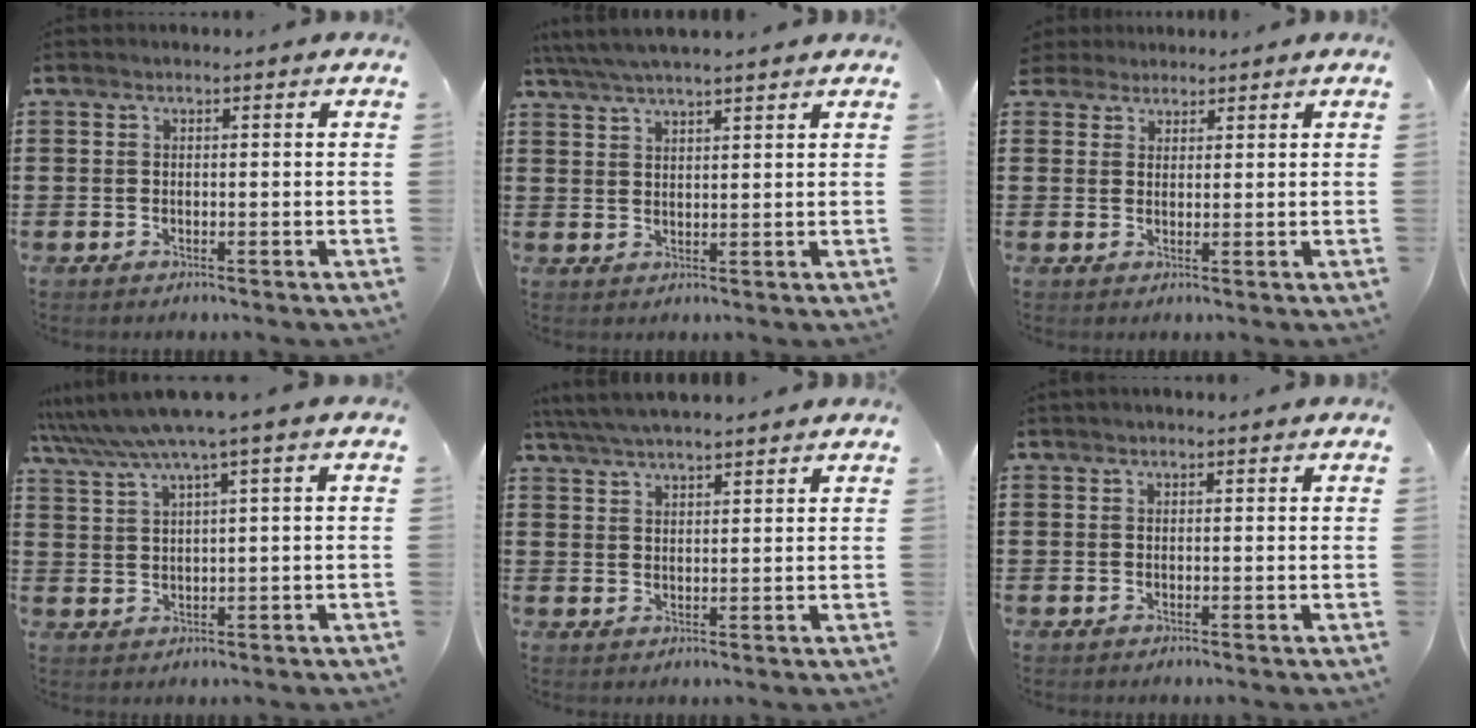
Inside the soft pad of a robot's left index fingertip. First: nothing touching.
{"total": 3.9, "force": [3.5, 0.1, 1.8], "torque": [-0.046, -0.007, 0.062]}
{"total": 2.1, "force": [1.7, 1.1, -0.2], "torque": [-0.004, 0.008, 0.034]}
{"total": 5.1, "force": [3.3, -0.4, 3.9], "torque": [-0.093, -0.017, 0.053]}
{"total": 4.4, "force": [4.1, 0.1, 1.5], "torque": [-0.043, -0.010, 0.075]}
{"total": 0.6, "force": [0.4, 0.1, 0.4], "torque": [-0.007, 0.002, 0.008]}